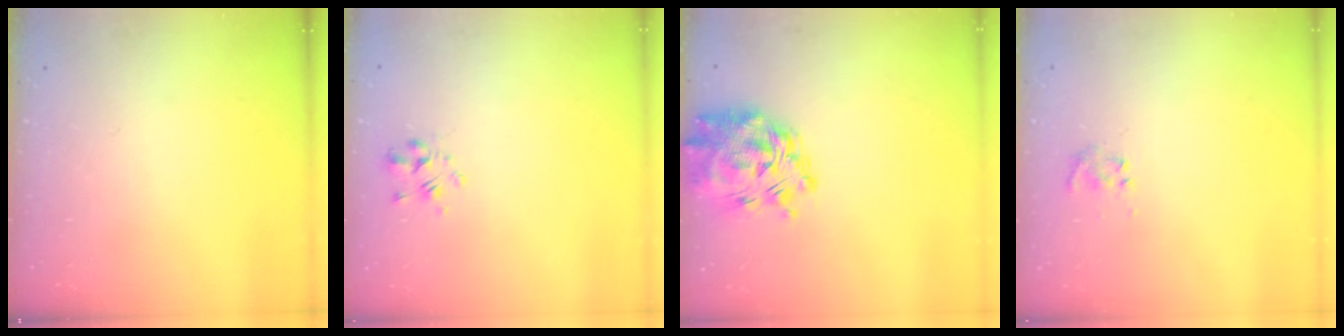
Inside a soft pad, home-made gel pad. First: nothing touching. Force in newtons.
{"total": 2.2, "press": 2.1, "slide": 0.6}
{"total": 10.7, "press": 9.8, "slide": 4.2}
{"total": 2.5, "press": 2.4, "slide": 0.8}